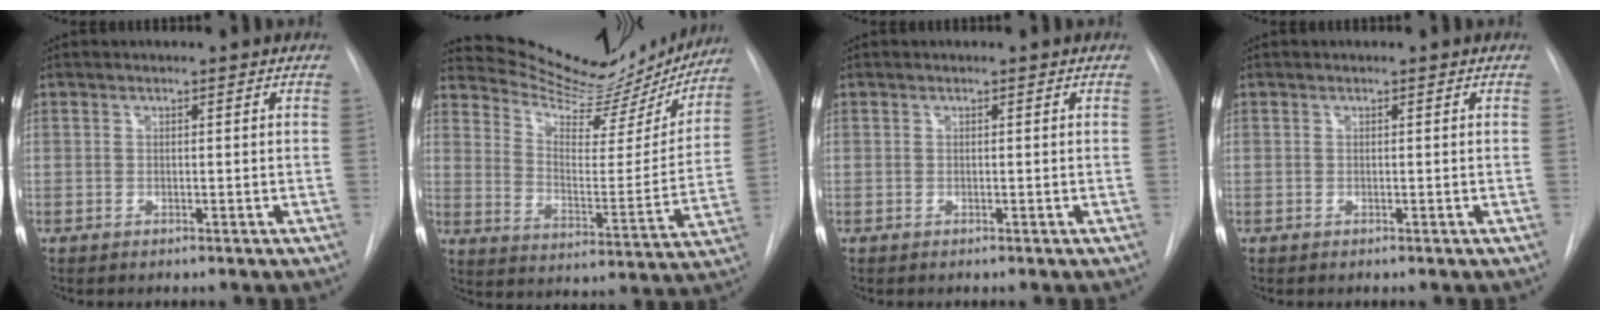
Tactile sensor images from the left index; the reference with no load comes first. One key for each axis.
{"total": 20.2, "fx": 19.1, "fy": 4.4, "fz": 4.9, "tx": -0.072, "ty": -0.041, "tz": 0.260}
{"total": 0.0}
{"total": 0.0}